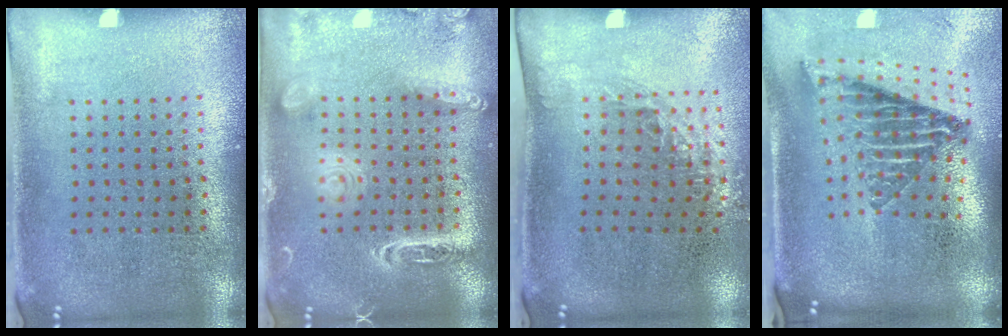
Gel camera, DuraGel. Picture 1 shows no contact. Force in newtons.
{"total": 2.0, "press": 1.9, "slide": 0.1}
{"total": 1.4, "press": 1.0, "slide": 1.0}
{"total": 2.6, "press": 1.7, "slide": 1.9}